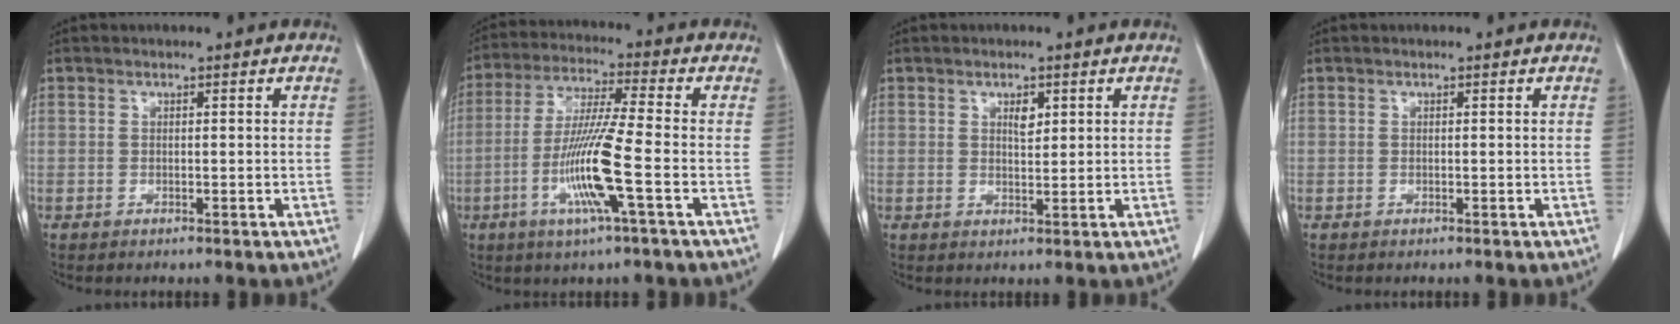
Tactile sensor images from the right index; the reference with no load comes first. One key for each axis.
{"total": 11.4, "fx": -3.4, "fy": -0.6, "fz": 10.8, "tx": -0.219, "ty": -0.013, "tz": -0.071}
{"total": 2.1, "fx": 1.0, "fy": 0.9, "fz": 1.6, "tx": -0.025, "ty": -0.003, "tz": 0.018}
{"total": 0.0}